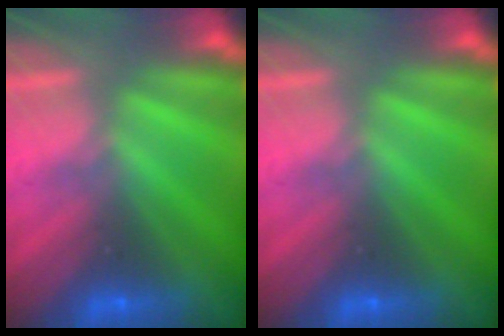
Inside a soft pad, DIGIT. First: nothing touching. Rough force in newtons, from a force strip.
{"total": 0.0}